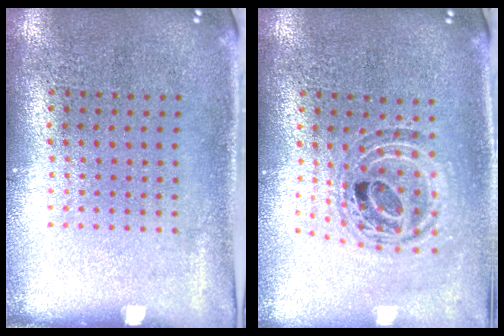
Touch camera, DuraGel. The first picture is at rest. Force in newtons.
{"total": 0.9, "press": 0.9, "slide": 0.2}